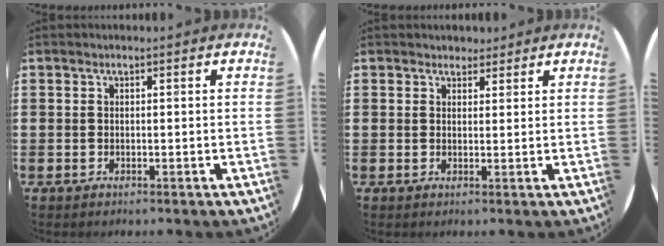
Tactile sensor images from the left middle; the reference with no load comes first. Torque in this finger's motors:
{"motor_torque": [0.05, -0.05, -0.01, 0.00]}